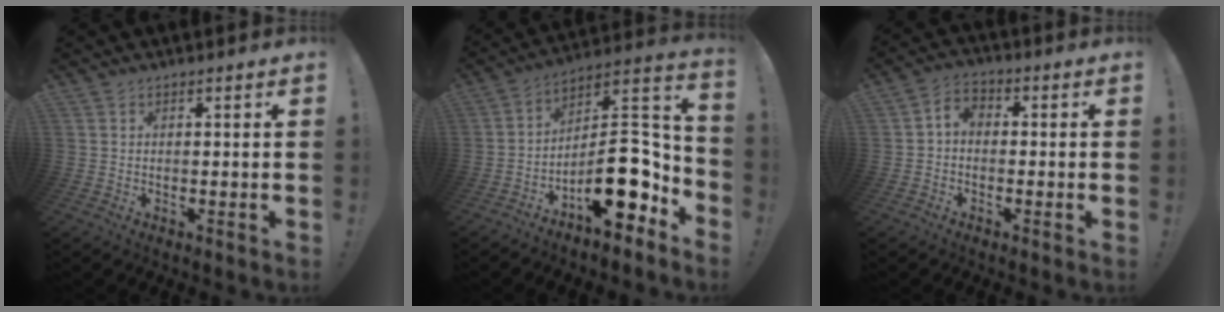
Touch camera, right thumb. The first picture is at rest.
{"total": 17.6, "force": [-5.9, 8.7, 14.1], "torque": [-0.184, 0.032, -0.084]}
{"total": 3.3, "force": [-1.3, 2.5, 1.8], "torque": [-0.035, 0.009, -0.025]}